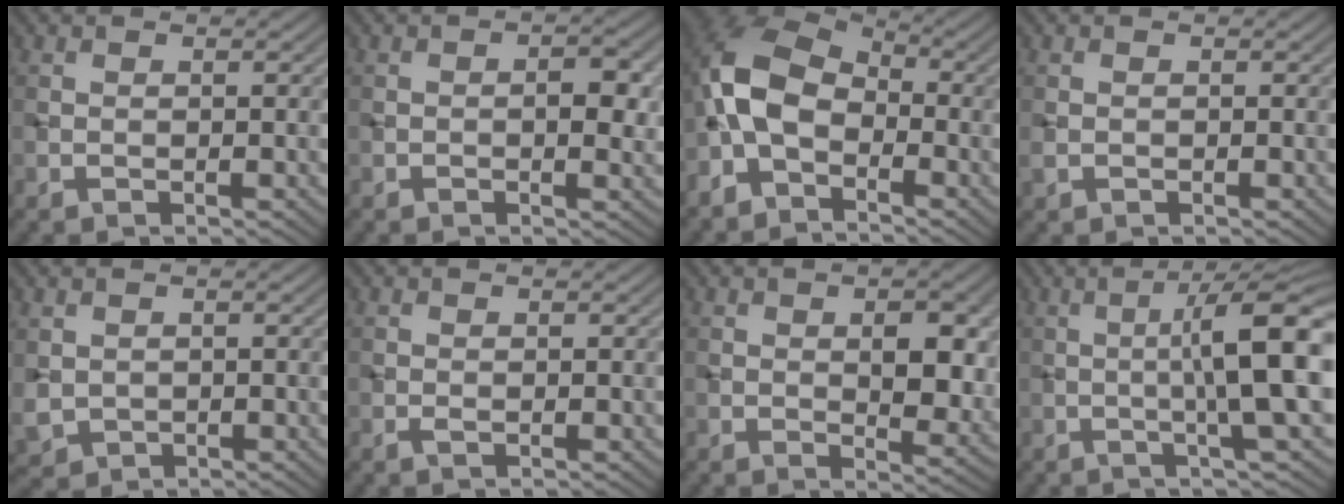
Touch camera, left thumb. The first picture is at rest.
{"total": 3.3, "force": [-0.2, 1.5, 2.9], "torque": [-0.036, 0.001, -0.005]}
{"total": 8.7, "force": [-2.9, 5.3, 6.4], "torque": [-0.146, 0.003, -0.075]}
{"total": 0.9, "force": [-0.2, 0.8, 0.5], "torque": [-0.013, -0.004, -0.005]}
{"total": 2.6, "force": [0.4, 2.3, 1.1], "torque": [-0.043, -0.012, 0.013]}
{"total": 0.6, "force": [-0.2, 0.2, 0.5], "torque": [-0.012, -0.001, -0.004]}
{"total": 6.0, "force": [0.7, 3.1, 5.1], "torque": [-0.067, -0.005, 0.015]}
{"total": 9.5, "force": [-0.1, 1.1, 9.5], "torque": [-0.140, 0.024, -0.006]}